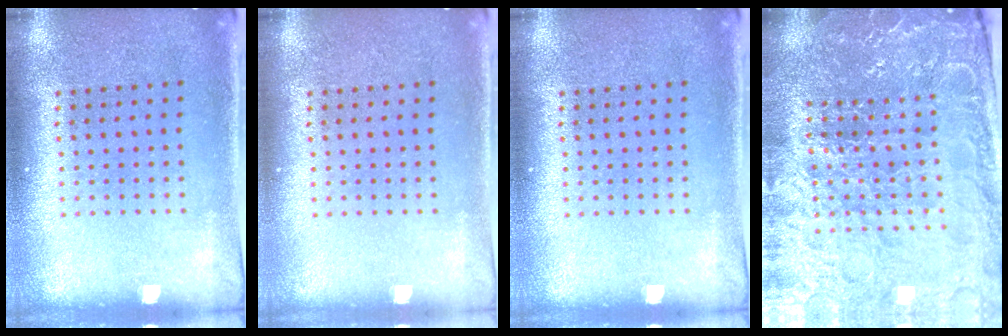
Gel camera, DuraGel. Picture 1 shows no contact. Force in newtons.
{"total": 0.0}
{"total": 0.0}
{"total": 4.7, "press": 4.5, "slide": 1.3}